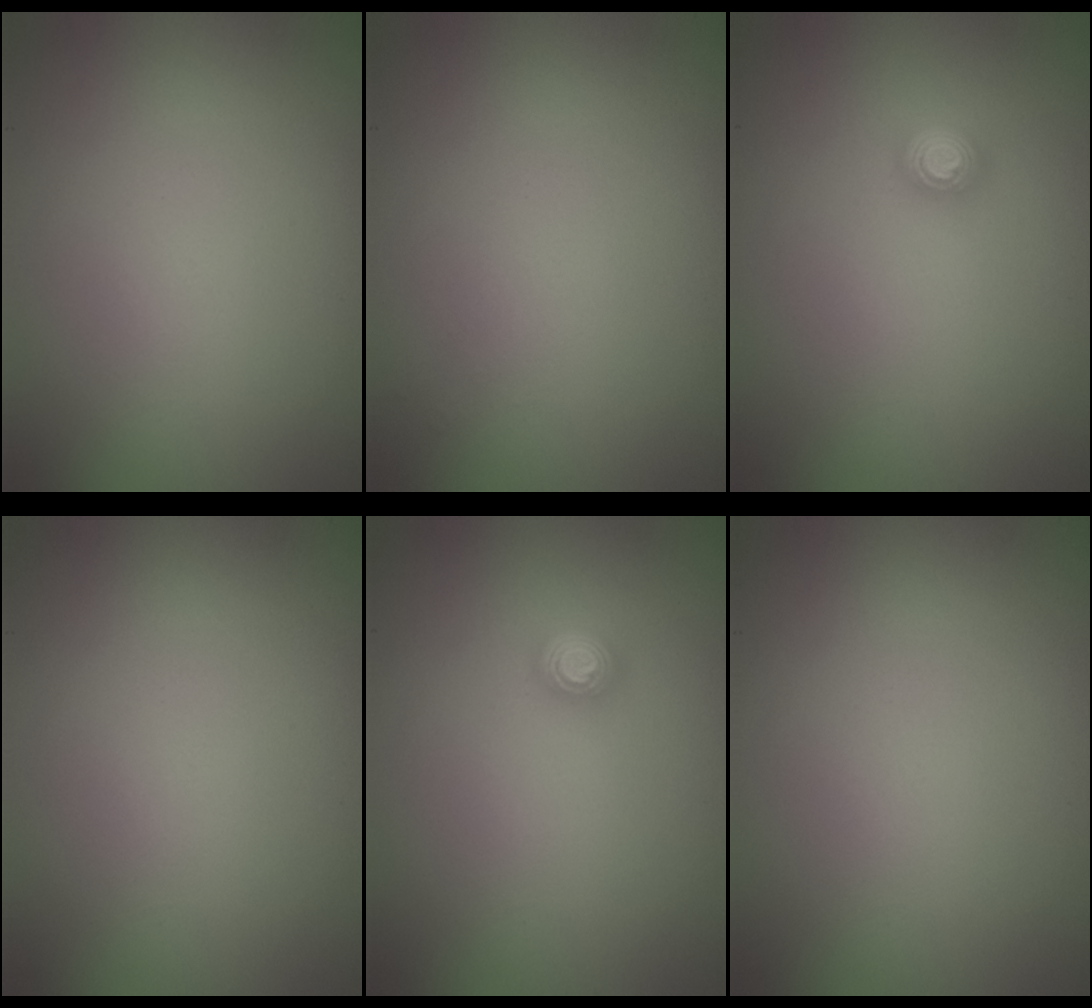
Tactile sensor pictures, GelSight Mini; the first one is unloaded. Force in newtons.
{"total": 0.6, "press": 0.5, "slide": 0.3}
{"total": 1.5, "press": 1.1, "slide": 1.1}
{"total": 0.0}
{"total": 1.5, "press": 1.1, "slide": 1.1}
{"total": 0.0}